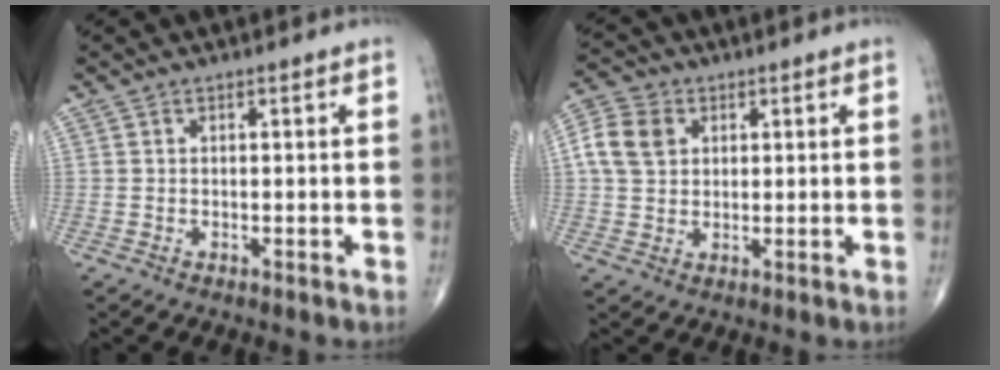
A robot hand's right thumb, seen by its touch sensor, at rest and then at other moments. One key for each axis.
{"total": 8.2, "fx": 1.4, "fy": 7.1, "fz": 3.8, "tx": -0.056, "ty": 0.007, "tz": 0.017}